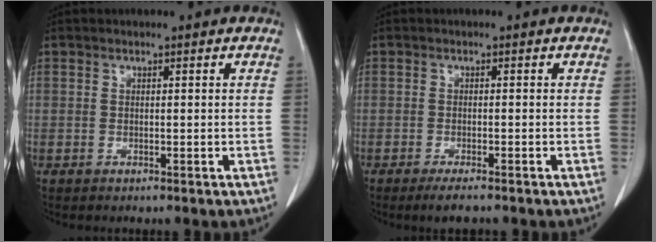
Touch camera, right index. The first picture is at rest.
{"total": 3.2, "force": [-2.5, 0.4, 2.0], "torque": [-0.031, -0.008, -0.038]}